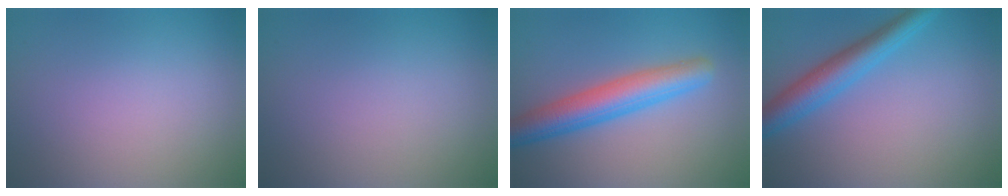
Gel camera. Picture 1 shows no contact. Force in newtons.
{"total": 0.0}
{"total": 5.4, "press": 5.4, "slide": 0.1}
{"total": 4.5, "press": 4.5, "slide": 0.3}